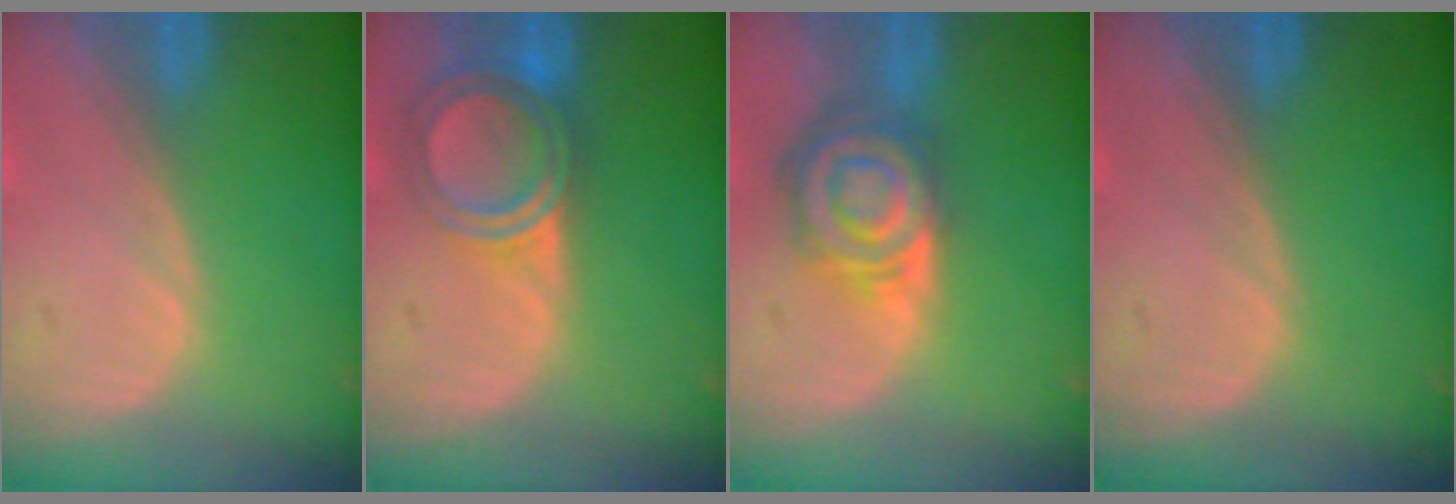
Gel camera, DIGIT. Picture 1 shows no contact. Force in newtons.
{"total": 6.0, "press": 5.6, "slide": 2.0}
{"total": 8.0, "press": 7.1, "slide": 3.7}
{"total": 0.0}